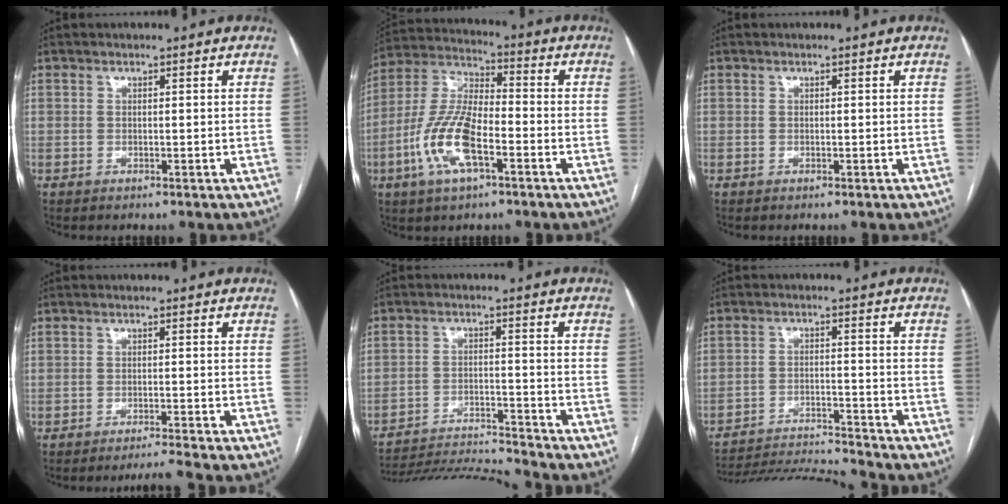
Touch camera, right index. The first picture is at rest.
{"total": 13.1, "force": [-4.8, 4.5, 11.4], "torque": [-0.249, 0.004, -0.092]}
{"total": 0.0}
{"total": 3.4, "force": [-2.9, -1.7, 0.6], "torque": [-0.009, -0.009, -0.047]}
{"total": 10.6, "force": [-10.5, -1.7, 0.9], "torque": [-0.009, -0.002, -0.182]}
{"total": 10.4, "force": [-10.2, -1.5, 0.9], "torque": [-0.010, -0.002, -0.177]}